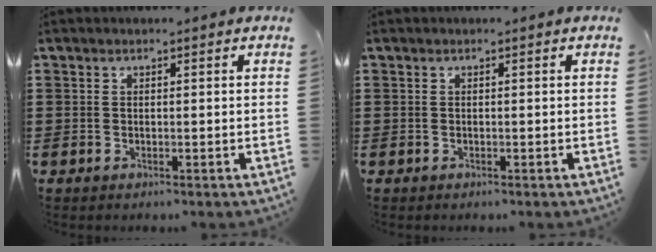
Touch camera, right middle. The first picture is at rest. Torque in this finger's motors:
{"motor_torque": [0.02, -0.02, 0.00, -0.01]}